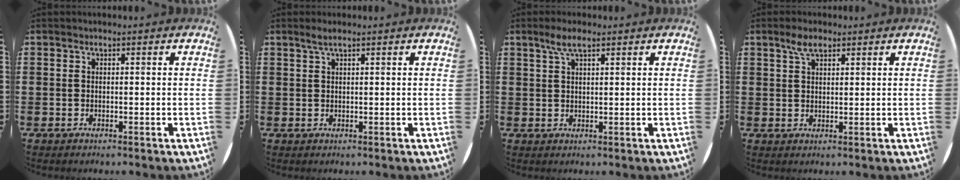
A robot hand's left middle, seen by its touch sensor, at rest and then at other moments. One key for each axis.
{"total": 1.4, "fx": 1.0, "fy": 0.0, "fz": 1.0, "tx": -0.021, "ty": 0.003, "tz": 0.018}
{"total": 3.4, "fx": 2.2, "fy": 0.8, "fz": 2.5, "tx": -0.054, "ty": 0.006, "tz": 0.037}
{"total": 3.1, "fx": 2.2, "fy": 1.3, "fz": 1.8, "tx": -0.031, "ty": 0.005, "tz": 0.037}